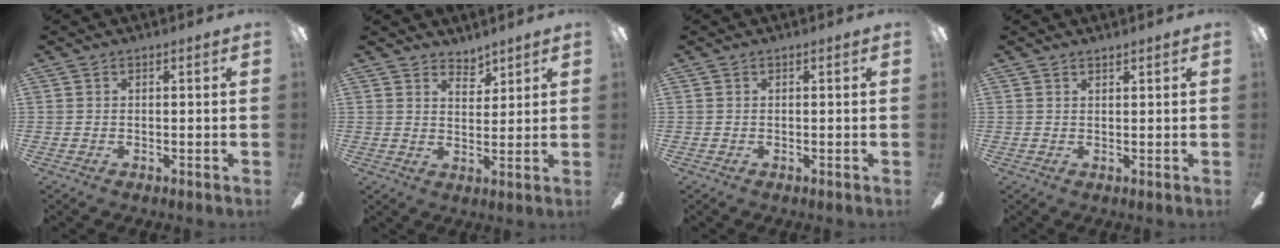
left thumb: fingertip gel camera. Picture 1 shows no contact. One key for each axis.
{"total": 4.3, "fx": 3.8, "fy": 1.7, "fz": 0.9, "tx": -0.012, "ty": -0.021, "tz": 0.069}
{"total": 0.0}
{"total": 1.1, "fx": 1.1, "fy": 0.0, "fz": 0.0, "tx": -0.002, "ty": -0.002, "tz": 0.021}